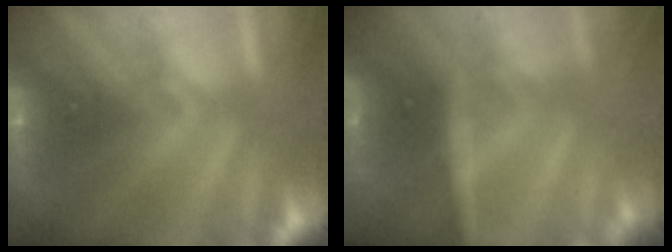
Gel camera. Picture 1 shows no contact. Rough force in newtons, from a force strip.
{"total": 3.0}